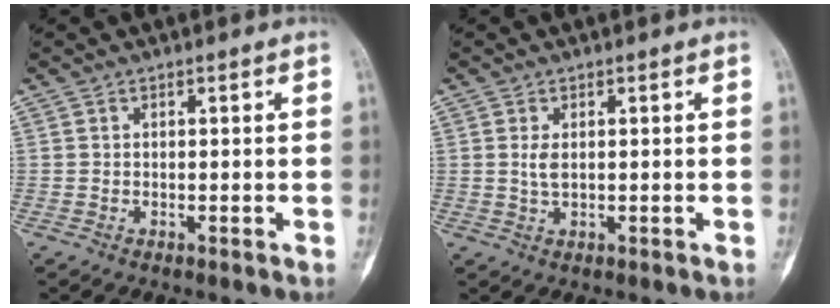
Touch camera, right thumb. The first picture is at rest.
{"total": 2.0, "force": [0.4, 1.0, 1.7], "torque": [-0.037, 0.000, 0.014]}